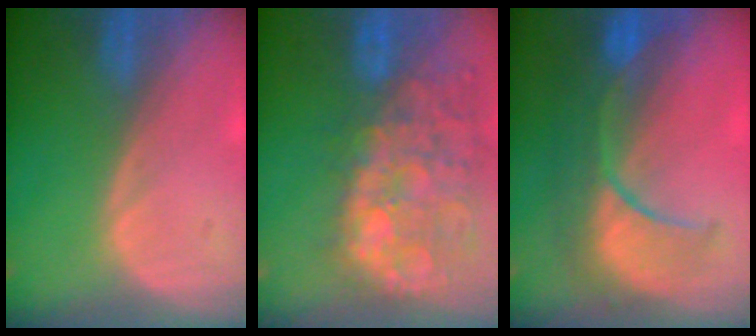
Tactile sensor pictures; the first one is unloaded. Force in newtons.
{"total": 14.2, "press": 11.6, "slide": 8.1}
{"total": 10.1, "press": 8.9, "slide": 4.7}